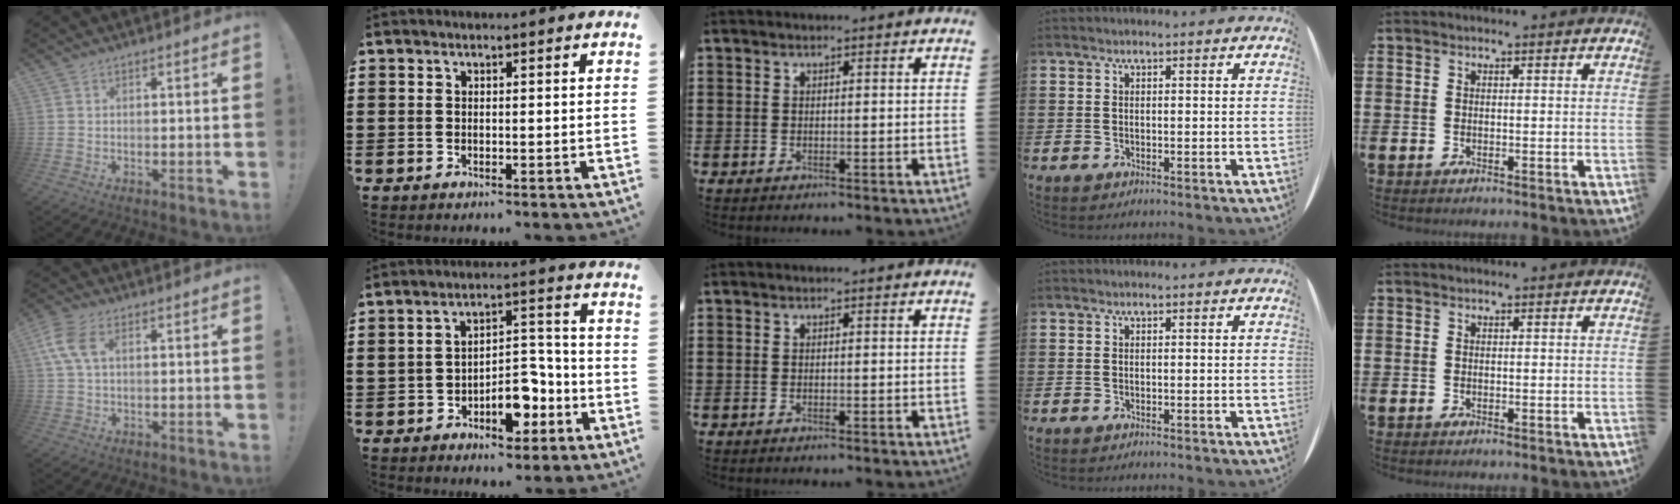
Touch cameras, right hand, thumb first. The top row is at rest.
{"thumb": {"total": 7.9, "force": [2.1, 4.5, 6.1], "torque": [-0.134, 0.008, 0.041]}, "index": {"total": 7.8, "force": [-3.9, 4.4, 5.2], "torque": [-0.074, 0.020, -0.066]}}